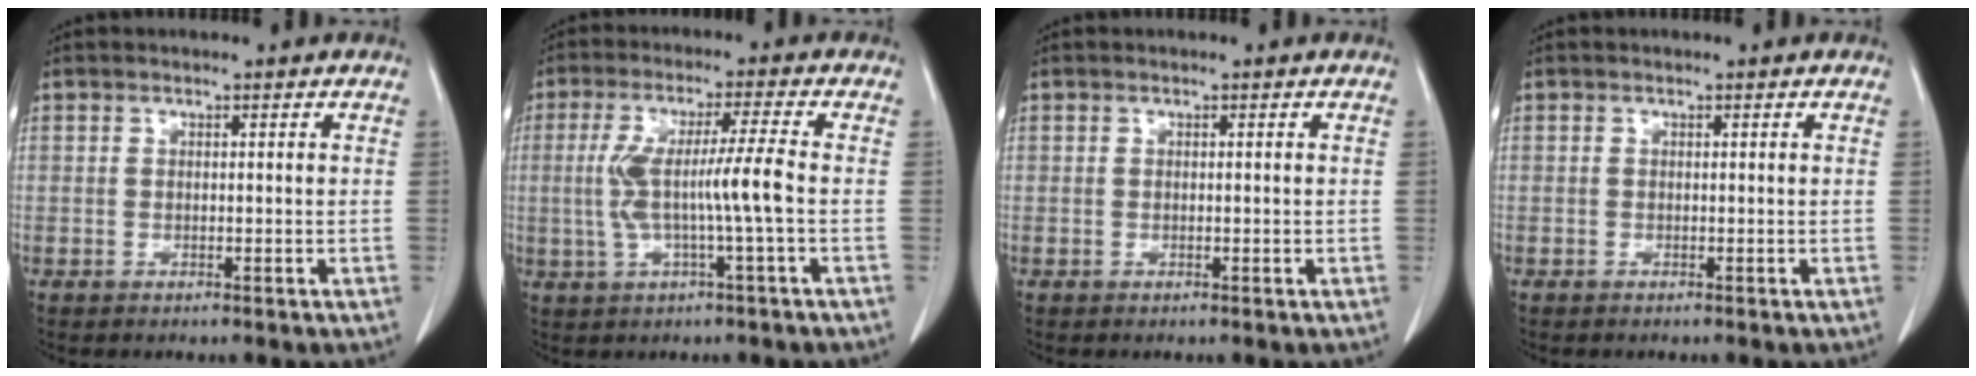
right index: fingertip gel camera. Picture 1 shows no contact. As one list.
[{"total": 8.1, "force": [-0.7, -0.5, 8.1], "torque": [-0.164, 0.012, -0.011]}, {"total": 0.0}, {"total": 0.0}]